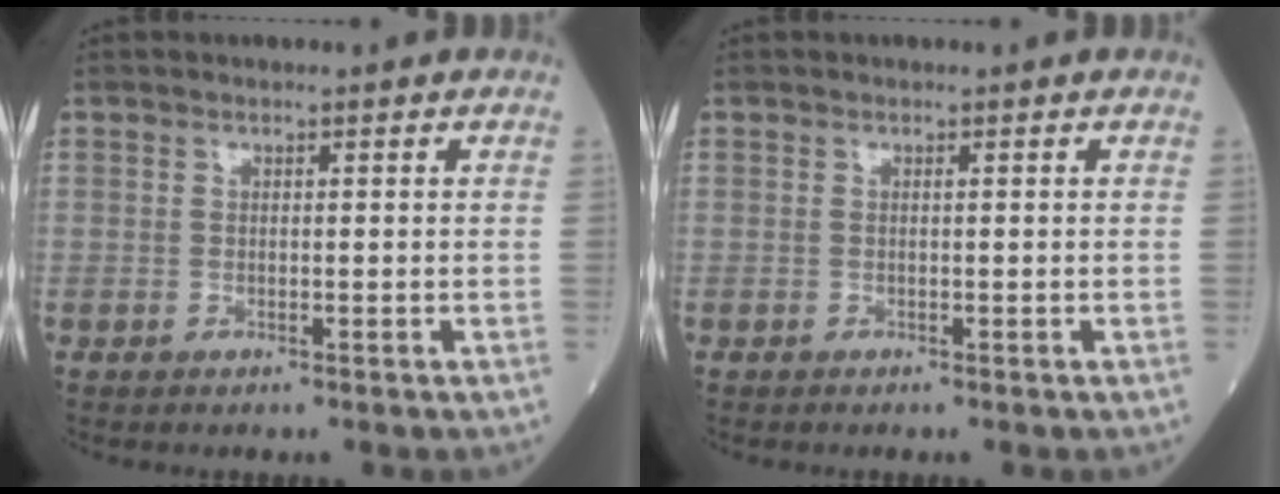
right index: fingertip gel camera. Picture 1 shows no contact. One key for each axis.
{"total": 0.0}